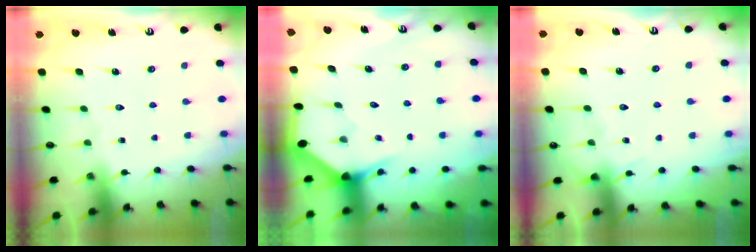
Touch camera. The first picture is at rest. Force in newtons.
{"total": 3.0, "press": 3.0, "slide": 0.1}
{"total": 4.5, "press": 4.5, "slide": 0.6}